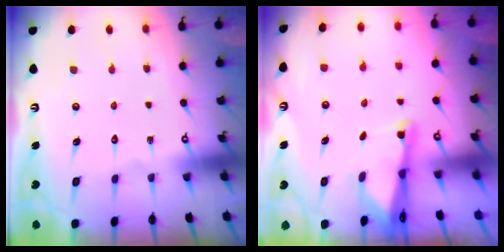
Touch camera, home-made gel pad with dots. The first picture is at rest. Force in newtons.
{"total": 1.8, "press": 1.8, "slide": 0.4}